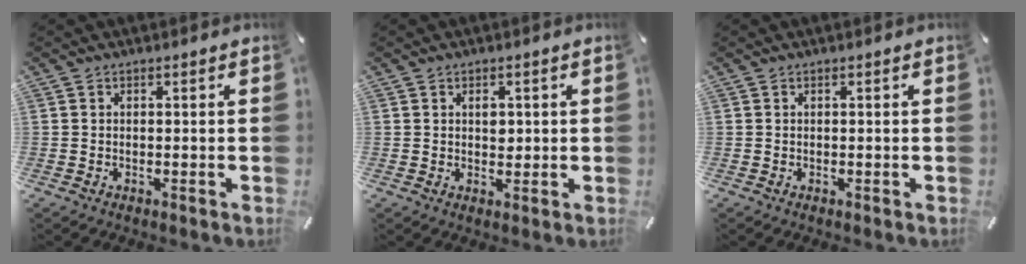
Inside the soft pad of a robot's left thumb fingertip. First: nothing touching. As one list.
[{"total": 2.5, "force": [0.5, 1.9, 1.5], "torque": [-0.017, -0.002, 0.005]}, {"total": 0.0}]